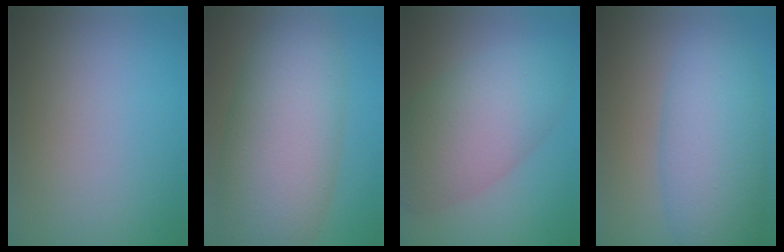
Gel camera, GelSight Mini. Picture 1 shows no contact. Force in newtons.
{"total": 11.2, "press": 11.2, "slide": 0.1}
{"total": 8.1, "press": 8.1, "slide": 0.4}
{"total": 7.5, "press": 7.5, "slide": 0.1}